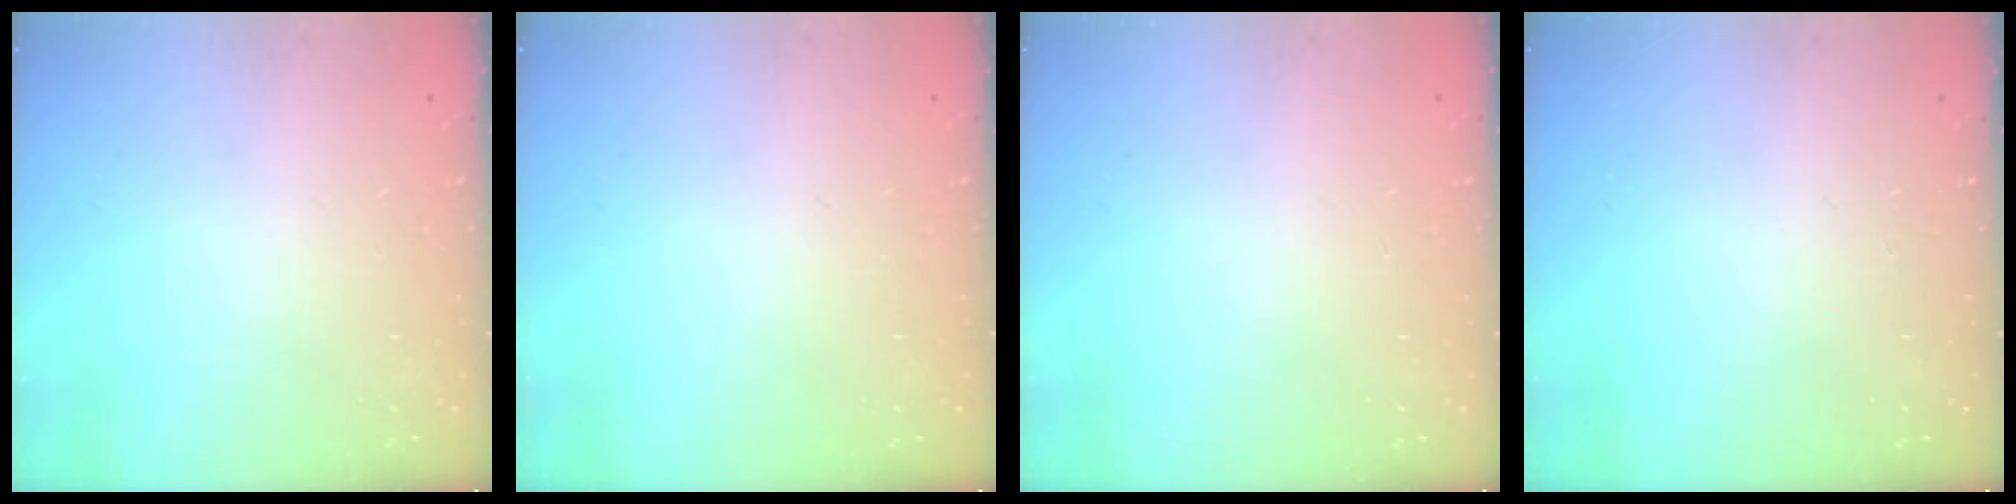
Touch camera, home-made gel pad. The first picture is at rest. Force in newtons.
{"total": 0.0}
{"total": 0.0}
{"total": 0.0}